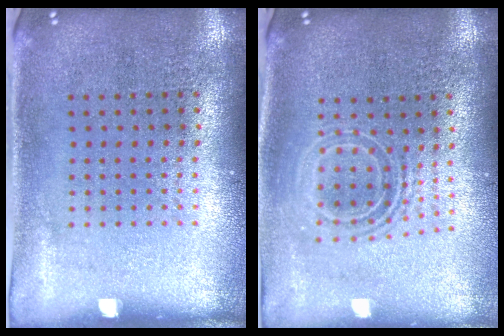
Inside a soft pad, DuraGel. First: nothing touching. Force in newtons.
{"total": 1.6, "press": 1.3, "slide": 1.0}